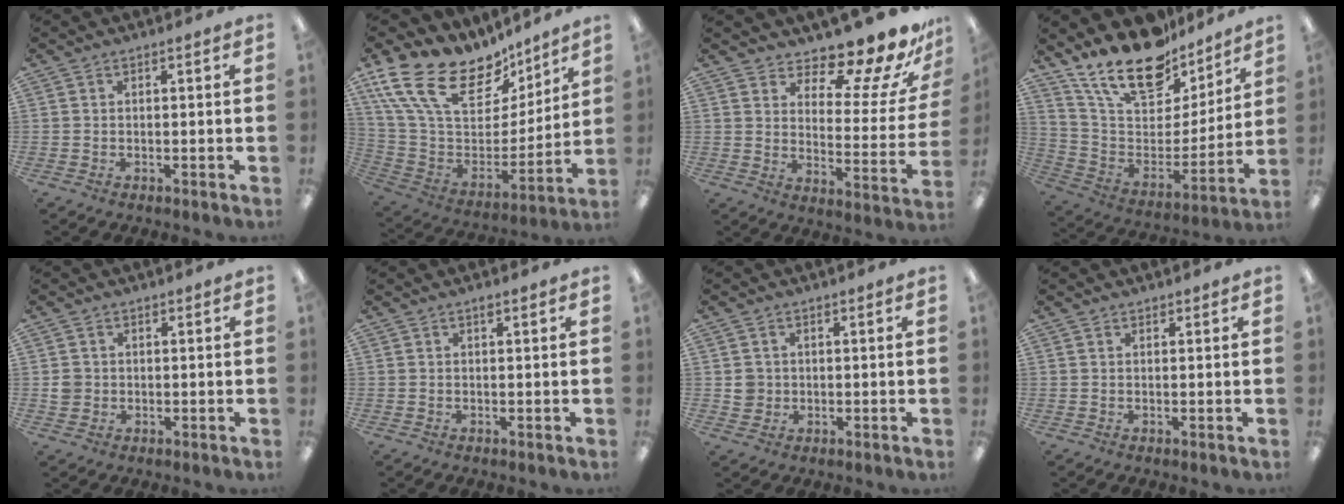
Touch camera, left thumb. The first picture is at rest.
{"total": 21.2, "force": [14.3, 11.1, 11.1], "torque": [-0.231, -0.102, 0.260]}
{"total": 14.1, "force": [12.3, 3.9, 5.7], "torque": [-0.081, -0.110, 0.203]}
{"total": 20.8, "force": [16.8, 8.2, 9.0], "torque": [-0.179, -0.117, 0.301]}
{"total": 3.1, "force": [0.3, 3.0, 0.5], "torque": [-0.006, 0.002, 0.005]}
{"total": 0.9, "force": [0.7, 0.2, 0.6], "torque": [-0.006, -0.003, 0.010]}
{"total": 3.6, "force": [0.5, 3.5, 0.4], "torque": [0.002, 0.000, 0.007]}
{"total": 0.9, "force": [0.8, 0.5, 0.1], "torque": [-0.002, 0.000, 0.016]}